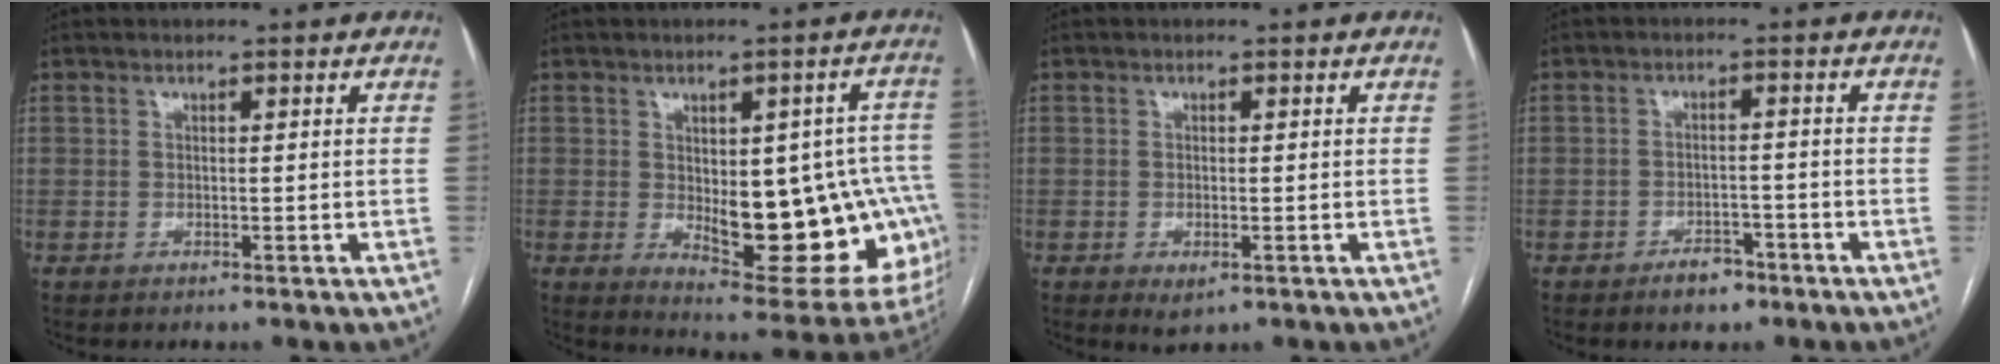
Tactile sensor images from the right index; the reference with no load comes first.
{"total": 20.8, "force": [-2.5, 8.5, 18.8], "torque": [-0.160, 0.021, -0.004]}
{"total": 2.2, "force": [-0.9, 1.0, 1.8], "torque": [-0.027, -0.004, -0.007]}
{"total": 3.6, "force": [-2.6, 2.0, 1.5], "torque": [-0.017, 0.006, -0.035]}